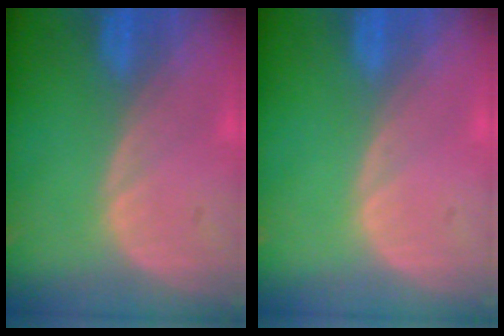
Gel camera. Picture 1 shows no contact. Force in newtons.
{"total": 0.0}